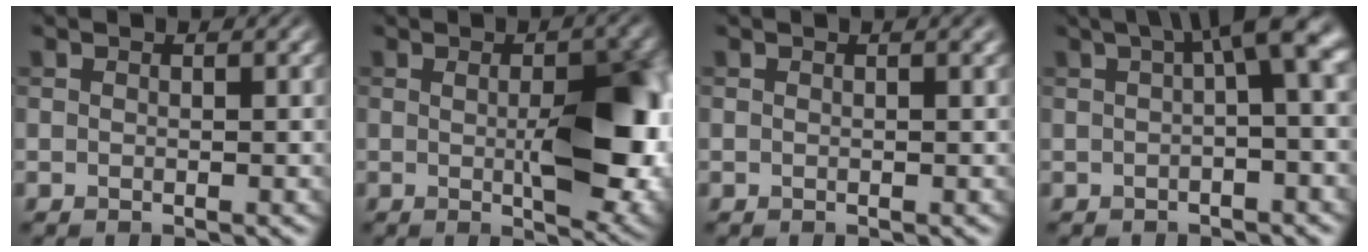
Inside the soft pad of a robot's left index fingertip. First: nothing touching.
{"total": 9.5, "force": [-0.1, 3.7, 8.8], "torque": [-0.119, -0.011, 0.010]}
{"total": 0.7, "force": [0.3, 0.2, 0.6], "torque": [-0.009, 0.001, 0.003]}
{"total": 6.8, "force": [1.7, 1.6, 6.4], "torque": [-0.073, 0.021, 0.016]}